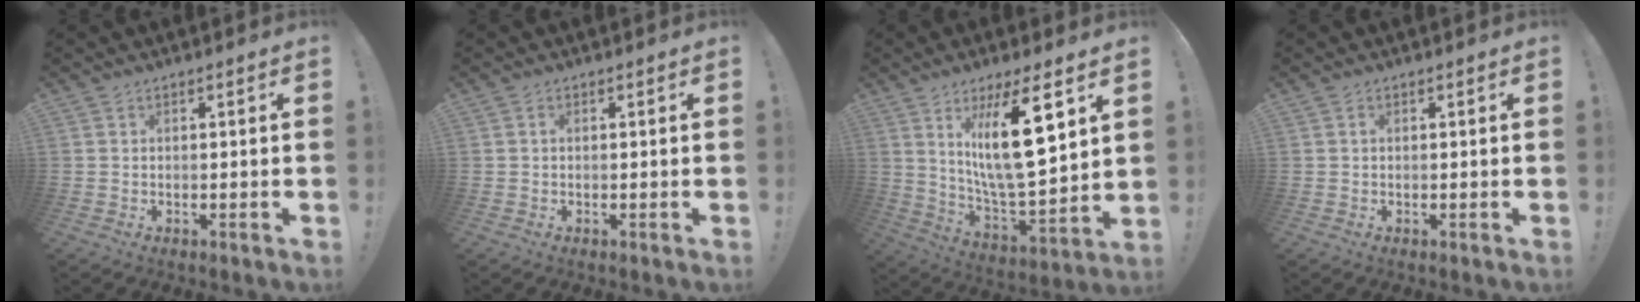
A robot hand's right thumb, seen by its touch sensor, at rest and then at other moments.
{"total": 0.0}
{"total": 20.2, "force": [8.5, 5.1, 17.6], "torque": [-0.312, -0.053, 0.126]}
{"total": 0.0}